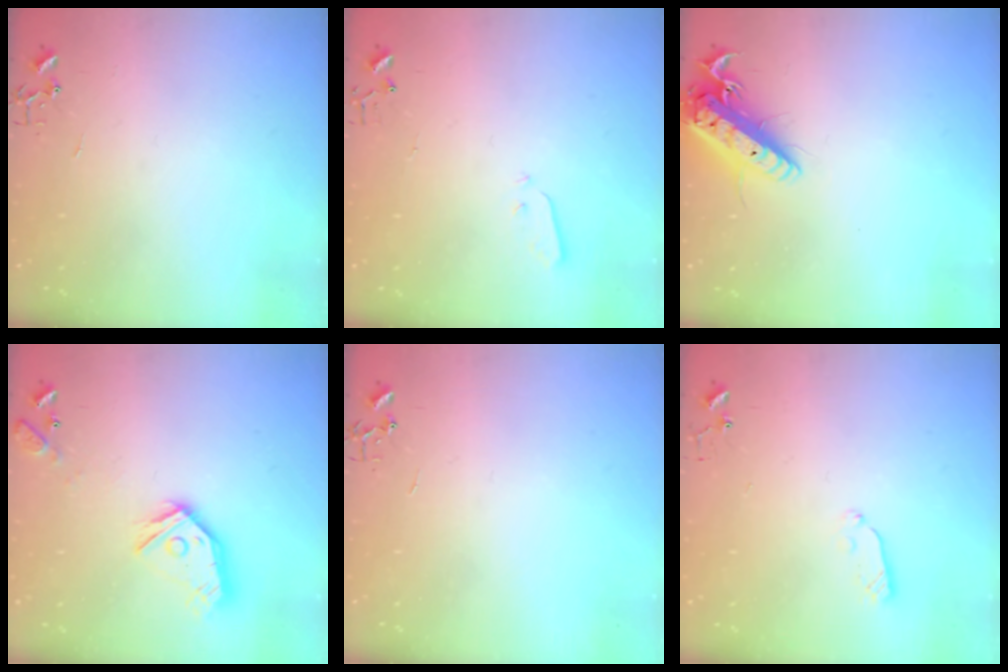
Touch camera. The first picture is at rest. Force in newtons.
{"total": 3.0, "press": 3.0, "slide": 0.3}
{"total": 16.4, "press": 16.1, "slide": 3.0}
{"total": 14.1, "press": 14.1, "slide": 1.1}
{"total": 0.0}
{"total": 4.5, "press": 4.5, "slide": 0.4}